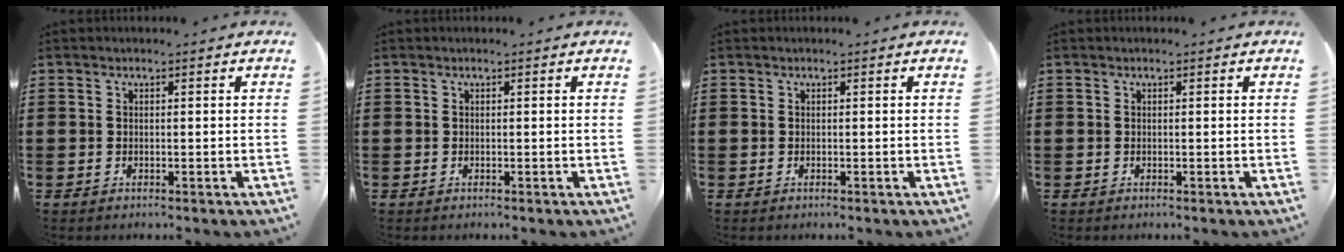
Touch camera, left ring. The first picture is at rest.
{"total": 0.0}
{"total": 0.0}
{"total": 0.0}